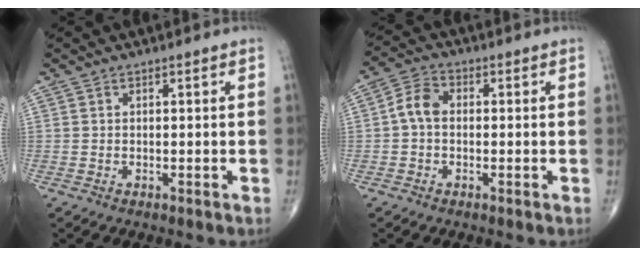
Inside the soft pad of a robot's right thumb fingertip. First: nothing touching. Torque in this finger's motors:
{"motor_torque": [0.47, 0.72, 0.30, -0.18, 0.00]}